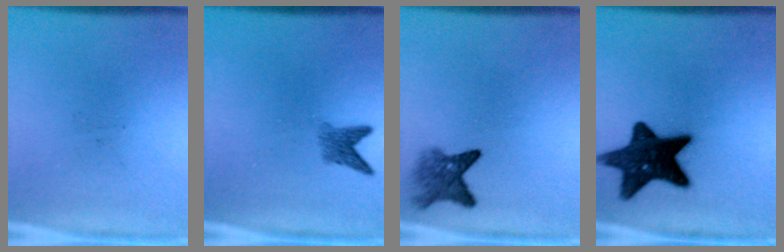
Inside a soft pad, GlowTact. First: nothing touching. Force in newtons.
{"total": 2.4}
{"total": 4.3}
{"total": 15.0}